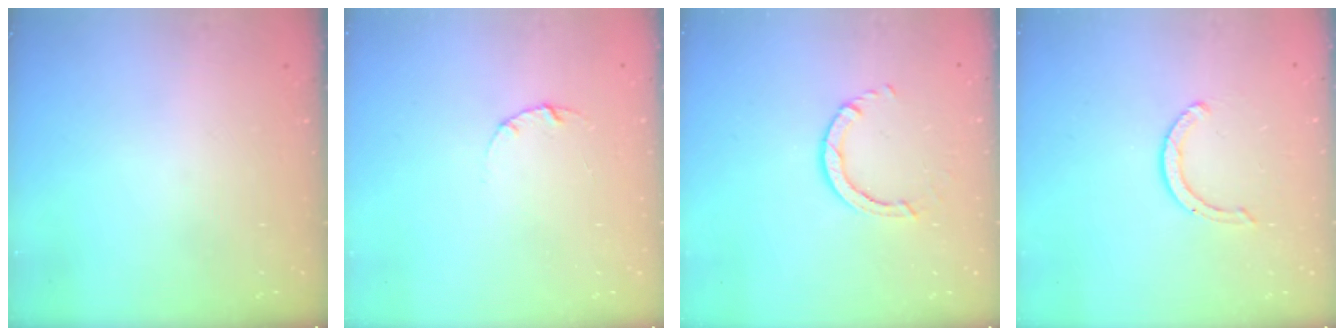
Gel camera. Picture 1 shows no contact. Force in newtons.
{"total": 3.0, "press": 3.0, "slide": 0.4}
{"total": 3.0, "press": 3.0, "slide": 0.4}
{"total": 3.8, "press": 3.8, "slide": 0.3}